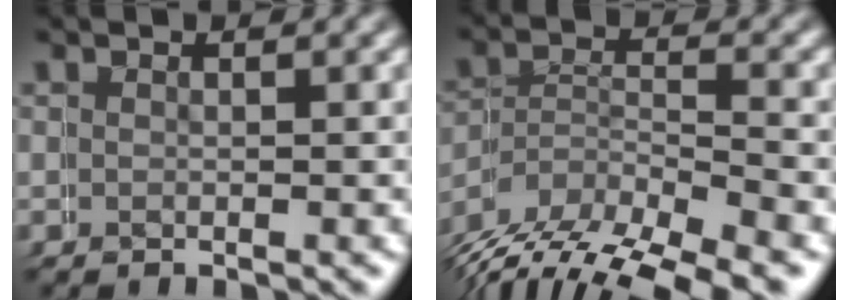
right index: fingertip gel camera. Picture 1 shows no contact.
{"total": 6.0, "force": [-3.8, 3.6, 2.8], "torque": [-0.055, -0.016, -0.060]}